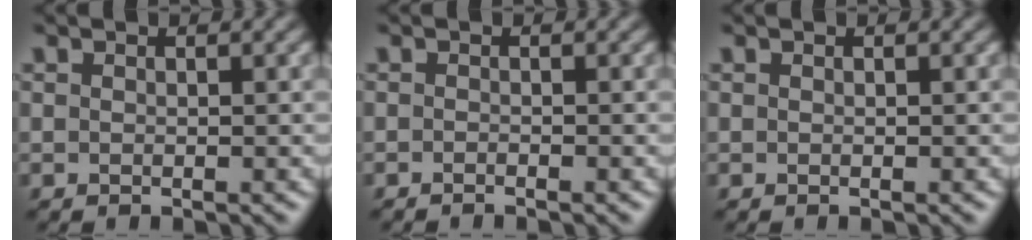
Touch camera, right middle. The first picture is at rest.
{"total": 0.6, "force": [-0.5, 0.1, 0.3], "torque": [-0.003, -0.001, -0.011]}
{"total": 0.0}